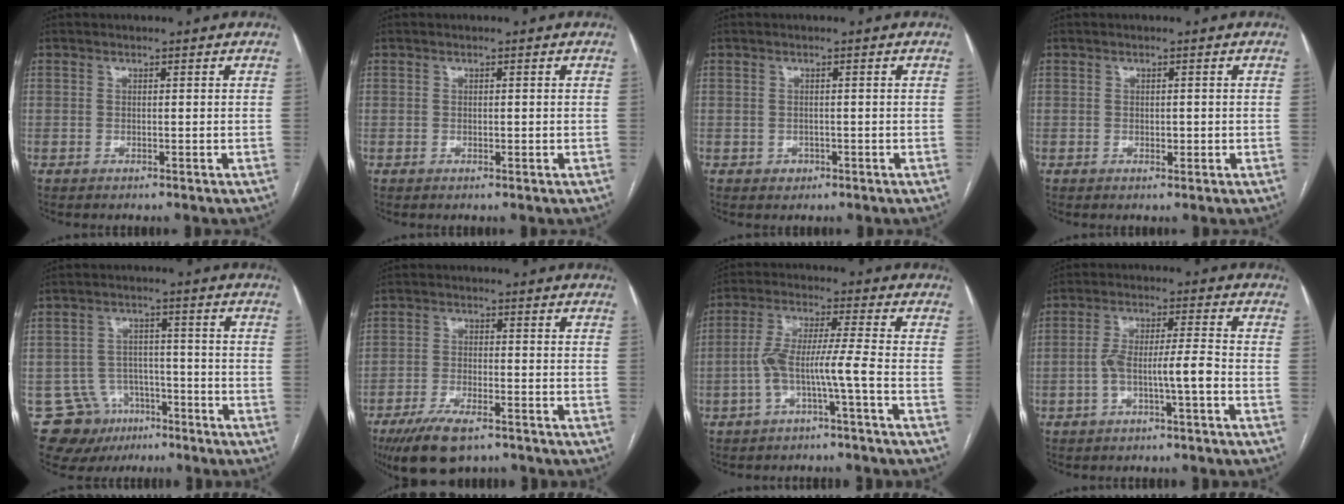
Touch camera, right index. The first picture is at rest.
{"total": 0.7, "force": [-0.1, 0.4, 0.5], "torque": [-0.007, -0.001, -0.001]}
{"total": 1.5, "force": [-0.6, 1.3, 0.3], "torque": [-0.001, 0.005, -0.005]}
{"total": 1.3, "force": [-0.2, 0.8, 1.0], "torque": [-0.011, 0.000, 0.000]}
{"total": 10.3, "force": [-6.3, 8.0, 1.7], "torque": [-0.030, 0.031, -0.090]}
{"total": 9.0, "force": [-6.4, 2.8, 5.6], "torque": [-0.103, -0.015, -0.109]}
{"total": 6.9, "force": [-2.6, -0.5, 6.4], "torque": [-0.128, 0.025, -0.048]}
{"total": 6.3, "force": [-2.3, 0.3, 5.9], "torque": [-0.112, 0.023, -0.037]}